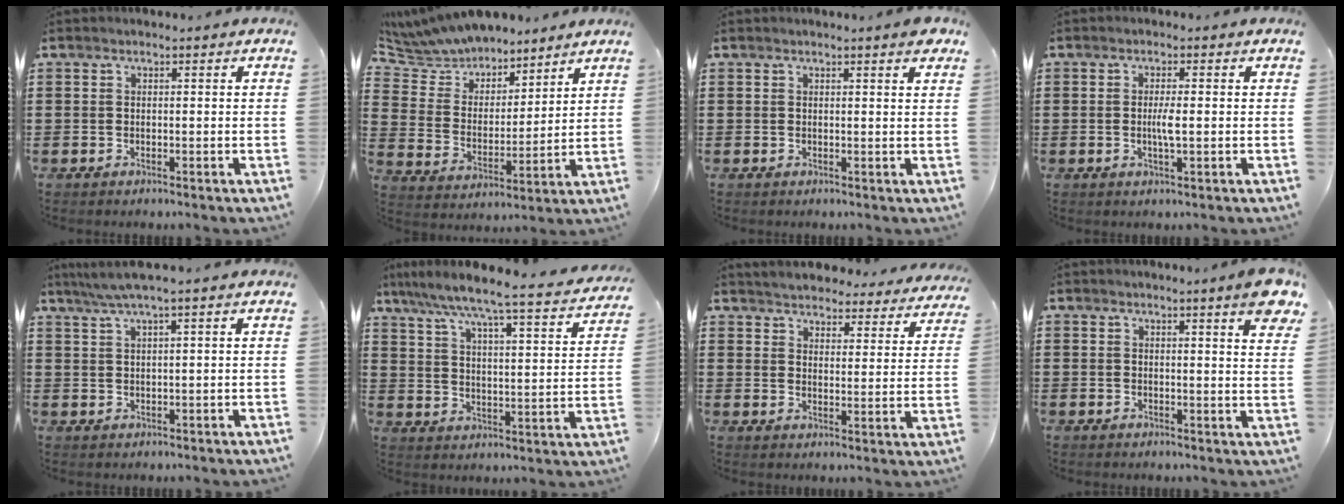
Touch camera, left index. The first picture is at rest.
{"total": 7.4, "force": [7.2, 1.9, 0.3], "torque": [-0.050, -0.043, 0.129]}
{"total": 1.6, "force": [1.2, -0.1, 1.0], "torque": [-0.013, -0.003, 0.021]}
{"total": 2.7, "force": [-0.1, 0.3, 2.6], "torque": [-0.057, -0.006, -0.005]}
{"total": 2.8, "force": [1.5, -0.3, 2.3], "torque": [-0.045, -0.002, 0.027]}
{"total": 5.8, "force": [5.2, -0.8, 2.4], "torque": [-0.073, -0.049, 0.078]}
{"total": 4.2, "force": [4.2, -0.1, 0.1], "torque": [-0.025, -0.029, 0.071]}
{"total": 5.2, "force": [3.7, -0.1, 3.7], "torque": [-0.057, -0.015, 0.060]}